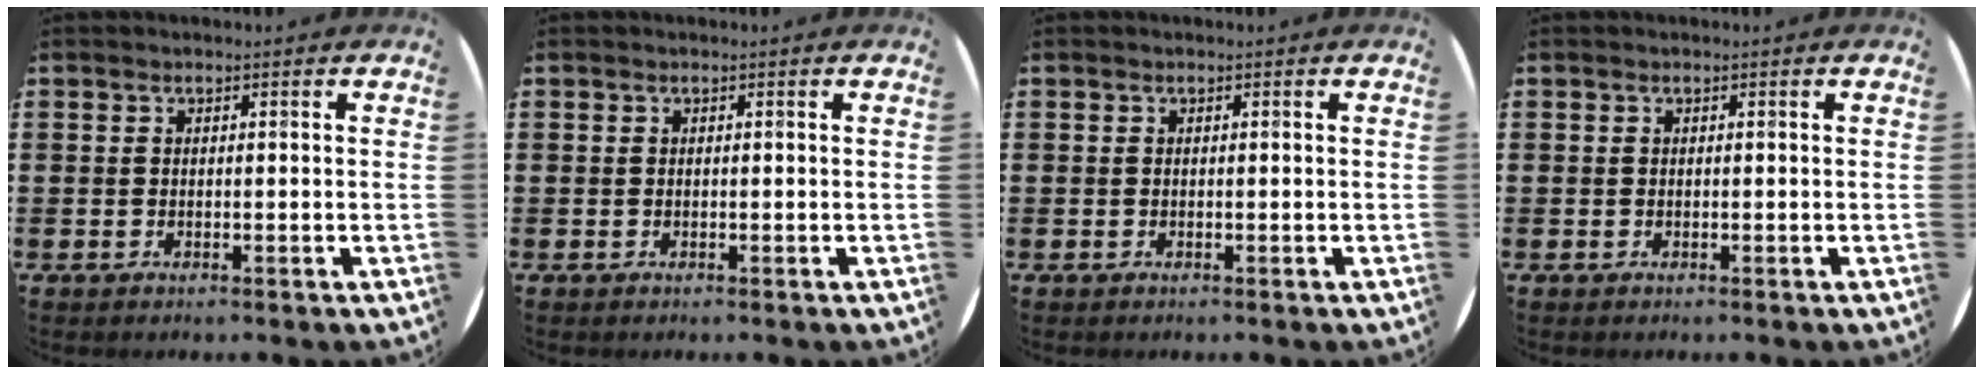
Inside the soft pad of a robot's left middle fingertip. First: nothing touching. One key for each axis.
{"total": 0.0}
{"total": 0.0}
{"total": 0.0}